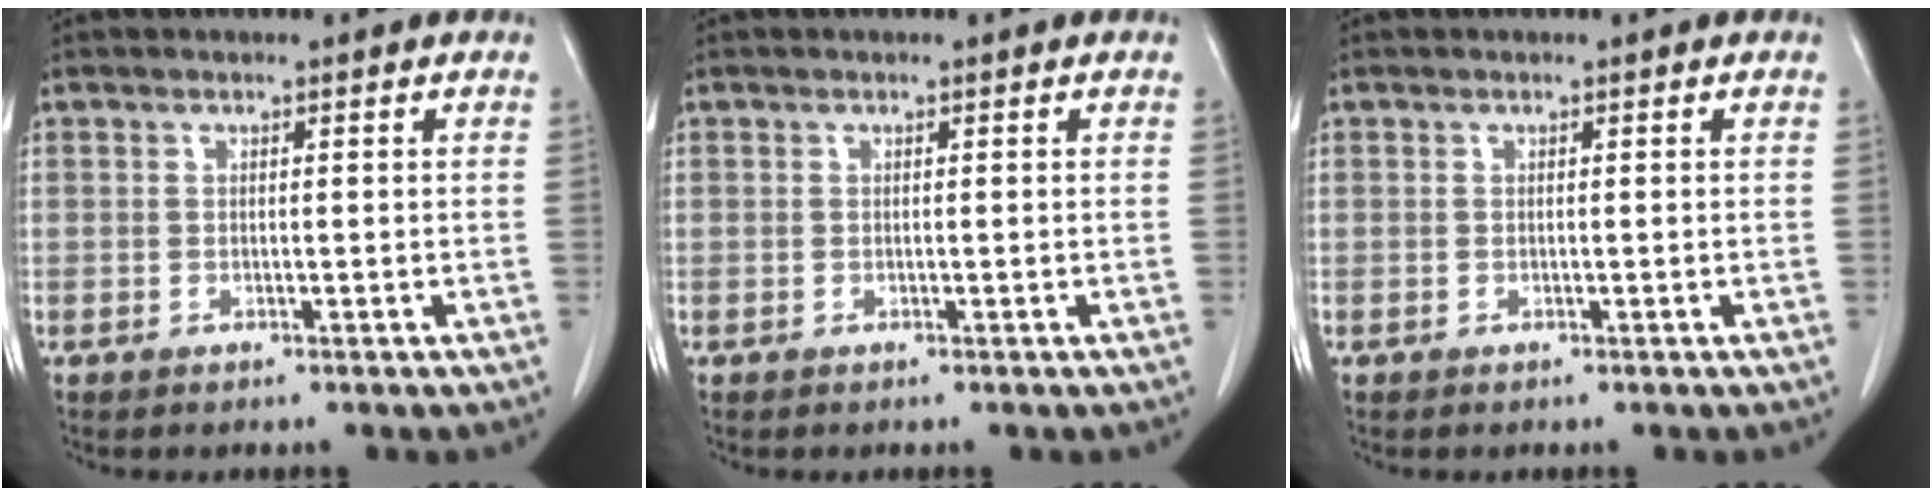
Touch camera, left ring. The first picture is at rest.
{"total": 0.0}
{"total": 0.0}